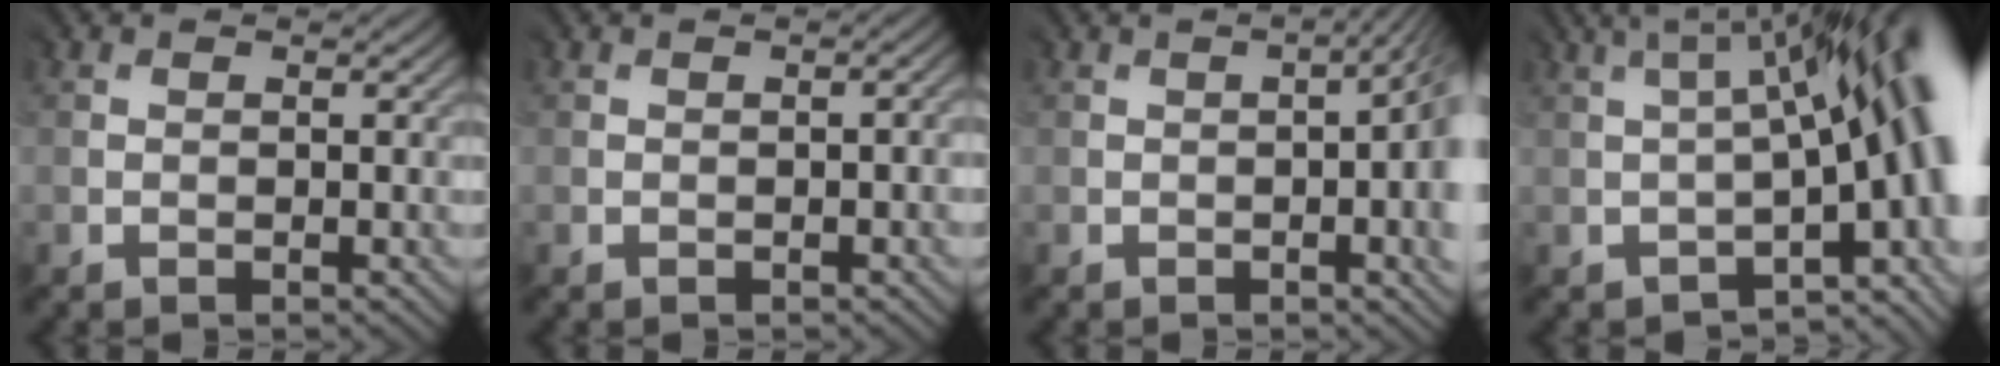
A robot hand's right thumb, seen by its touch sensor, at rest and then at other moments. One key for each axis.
{"total": 1.5, "fx": -0.5, "fy": 0.3, "fz": 1.3, "tx": -0.019, "ty": -0.001, "tz": -0.005}
{"total": 8.7, "fx": -1.1, "fy": 3.3, "fz": 8.0, "tx": -0.093, "ty": -0.006, "tz": -0.008}
{"total": 13.5, "fx": -0.5, "fy": 5.2, "fz": 12.5, "tx": -0.139, "ty": 0.005, "tz": 0.013}